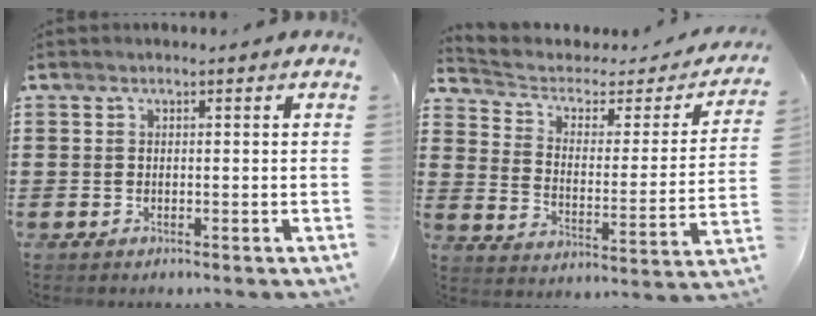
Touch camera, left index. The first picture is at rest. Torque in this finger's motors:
{"motor_torque": [2.13, 0.00, 0.03, -0.03]}